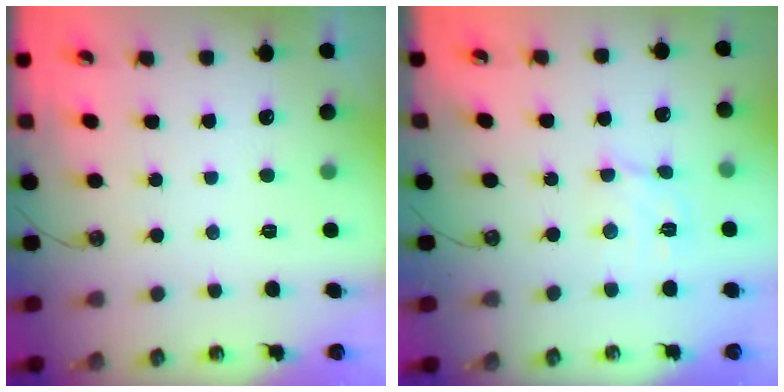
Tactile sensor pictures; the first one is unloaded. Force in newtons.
{"total": 5.6, "press": 5.6, "slide": 0.2}